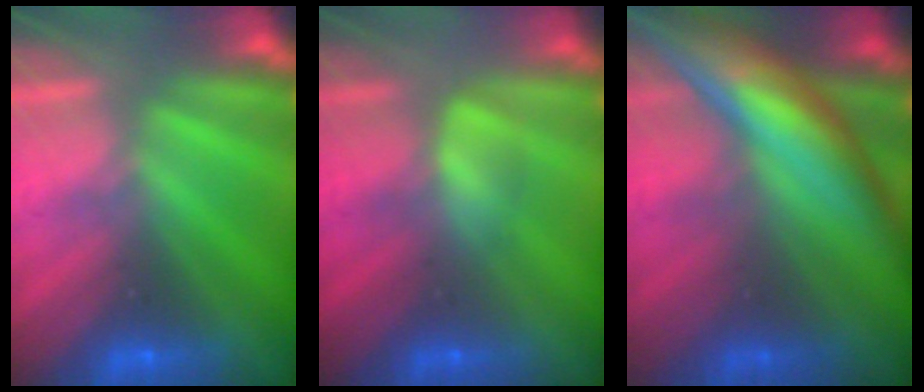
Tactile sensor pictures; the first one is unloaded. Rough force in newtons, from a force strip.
{"total": 2.7}
{"total": 8.1}